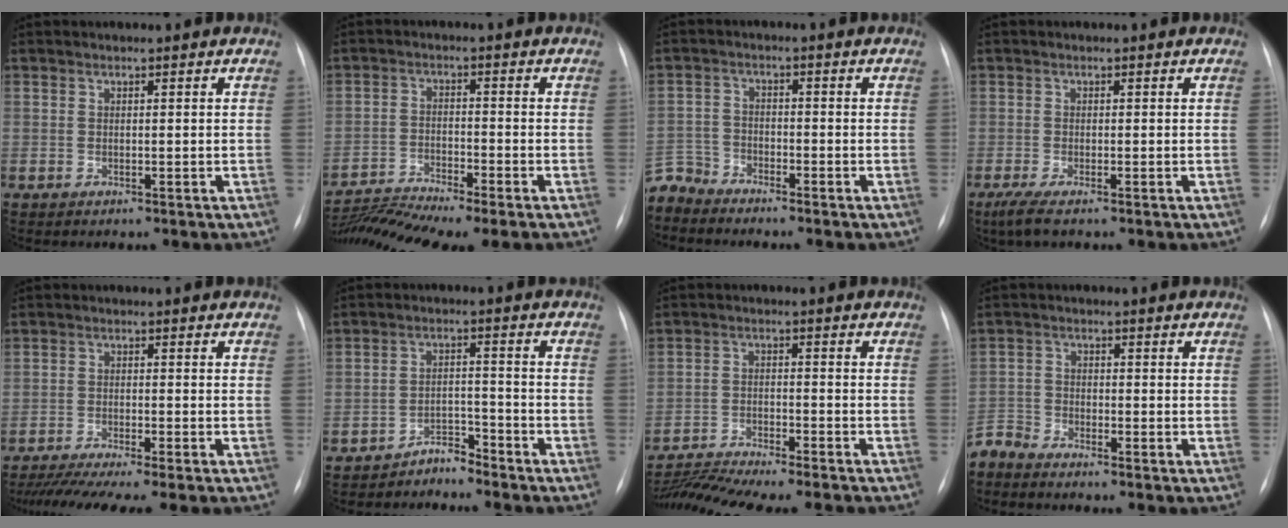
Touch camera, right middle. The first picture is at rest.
{"total": 9.1, "force": [-8.2, -1.4, 3.7], "torque": [-0.072, -0.008, -0.141]}
{"total": 4.7, "force": [-4.6, 0.8, -0.6], "torque": [0.015, -0.004, -0.092]}
{"total": 2.5, "force": [-1.6, 0.3, 1.9], "torque": [-0.045, -0.010, -0.034]}
{"total": 11.0, "force": [-9.4, -0.4, 5.8], "torque": [-0.073, -0.026, -0.141]}
{"total": 3.4, "force": [-3.3, 0.6, 0.2], "torque": [0.005, -0.007, -0.056]}
{"total": 13.8, "force": [-12.7, -0.2, 5.6], "torque": [-0.090, -0.004, -0.197]}
{"total": 3.5, "force": [-3.5, 0.1, -0.1], "torque": [0.005, -0.016, -0.069]}